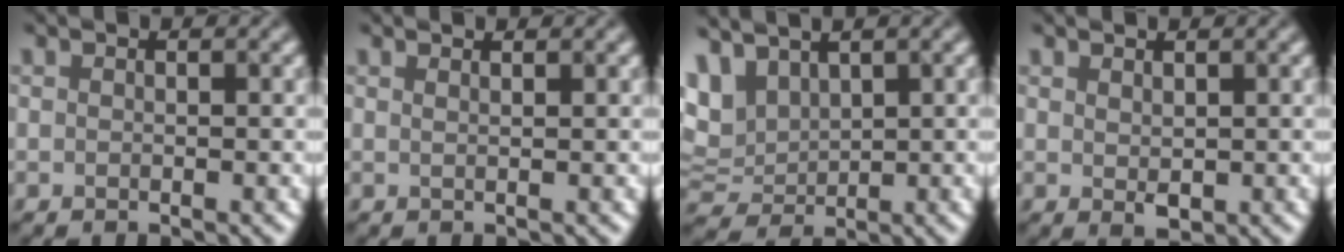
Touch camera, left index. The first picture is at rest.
{"total": 1.4, "force": [1.0, 0.5, 0.8], "torque": [-0.001, 0.018, 0.000]}
{"total": 4.3, "force": [3.0, 1.7, 2.6], "torque": [-0.097, 0.011, 0.085]}
{"total": 0.6, "force": [0.0, -0.6, -0.1], "torque": [-0.024, -0.004, 0.031]}